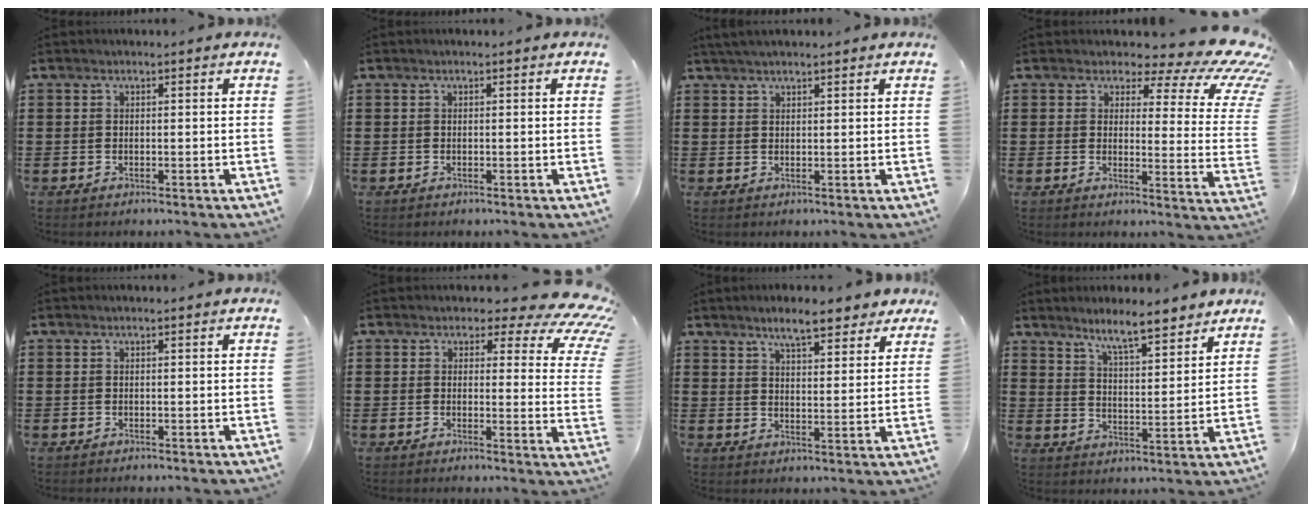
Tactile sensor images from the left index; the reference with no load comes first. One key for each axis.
{"total": 0.0}
{"total": 1.8, "fx": 1.6, "fy": 0.2, "fz": 0.8, "tx": -0.018, "ty": 0.002, "tz": 0.031}
{"total": 6.7, "fx": 4.1, "fy": 2.5, "fz": 4.6, "tx": -0.073, "ty": -0.035, "tz": 0.067}
{"total": 0.0}
{"total": 4.0, "fx": 2.6, "fy": 2.0, "fz": 2.2, "tx": -0.036, "ty": -0.021, "tz": 0.037}
{"total": 6.8, "fx": 5.7, "fy": 1.6, "fz": 3.4, "tx": -0.065, "ty": -0.011, "tz": 0.100}
{"total": 6.9, "fx": 6.2, "fy": 0.5, "fz": 3.0, "tx": -0.071, "ty": -0.028, "tz": 0.109}